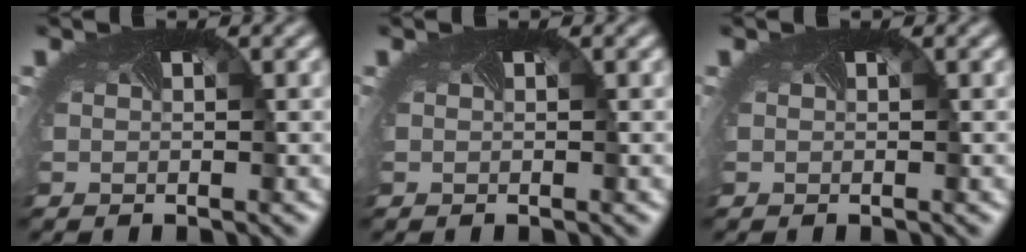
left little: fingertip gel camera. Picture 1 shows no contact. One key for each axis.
{"total": 0.0}
{"total": 0.0}